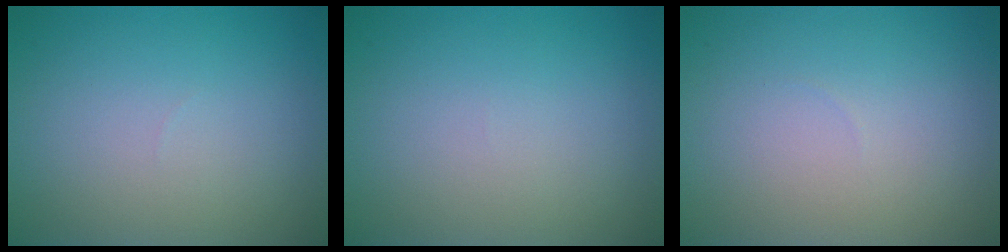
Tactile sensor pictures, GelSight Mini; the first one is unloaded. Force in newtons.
{"total": 0.0}
{"total": 0.0}